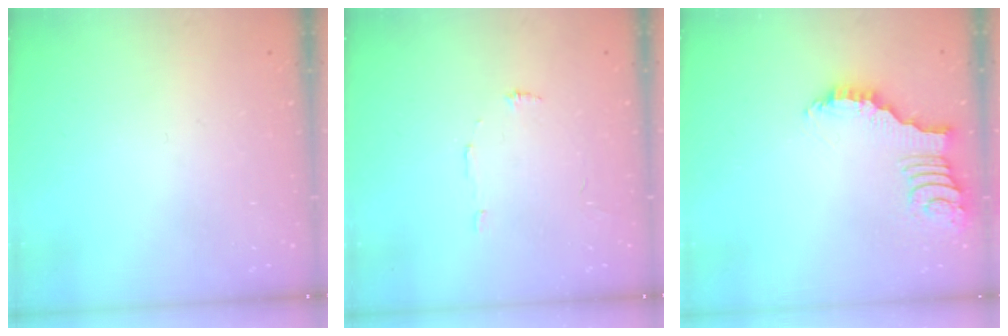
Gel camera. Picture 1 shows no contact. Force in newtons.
{"total": 4.7, "press": 4.7, "slide": 0.3}
{"total": 2.4, "press": 2.4, "slide": 0.4}